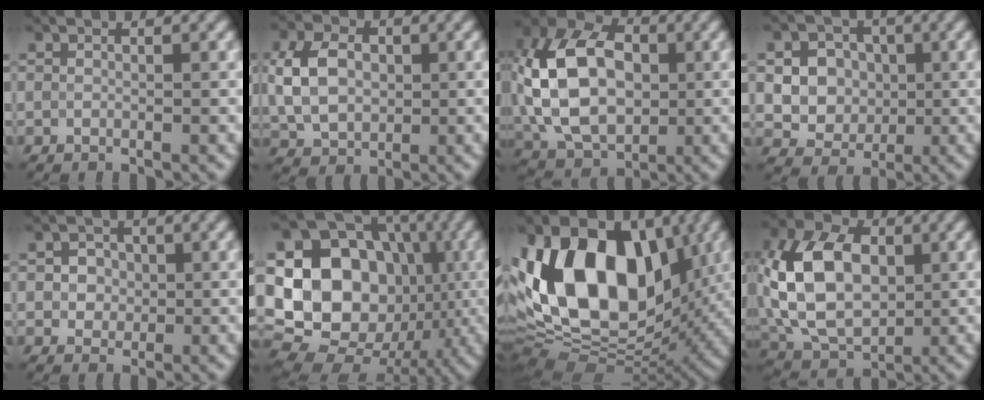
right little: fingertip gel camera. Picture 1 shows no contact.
{"total": 5.9, "force": [0.7, 4.3, 3.9], "torque": [-0.093, 0.011, 0.010]}
{"total": 13.1, "force": [0.9, 8.9, 9.6], "torque": [-0.204, 0.019, 0.014]}
{"total": 6.4, "force": [1.0, 5.5, 2.9], "torque": [-0.049, 0.021, 0.008]}
{"total": 3.0, "force": [0.7, 2.6, 1.4], "torque": [-0.017, 0.009, 0.002]}
{"total": 18.4, "force": [0.3, 15.2, 10.5], "torque": [-0.167, 0.010, -0.011]}
{"total": 16.7, "force": [2.2, 10.8, 12.5], "torque": [-0.231, 0.013, 0.022]}
{"total": 11.7, "force": [0.9, 7.9, 8.6], "torque": [-0.190, 0.020, 0.010]}